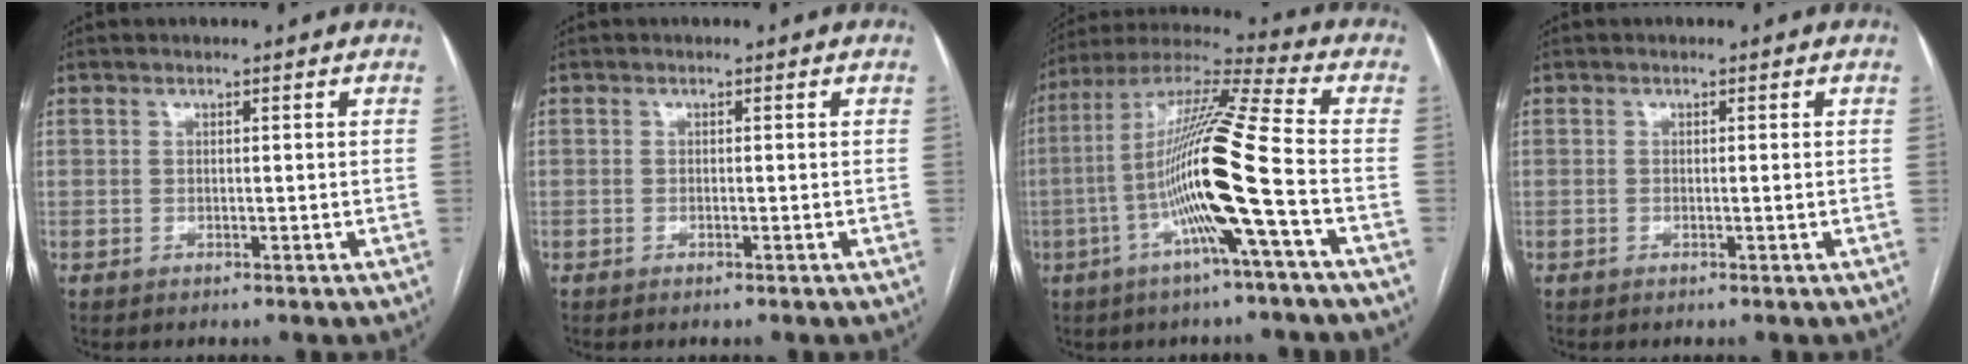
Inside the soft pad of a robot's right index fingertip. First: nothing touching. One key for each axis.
{"total": 0.0}
{"total": 16.7, "fx": -4.2, "fy": -1.2, "fz": 16.2, "tx": -0.306, "ty": 0.005, "tz": -0.089}
{"total": 0.0}